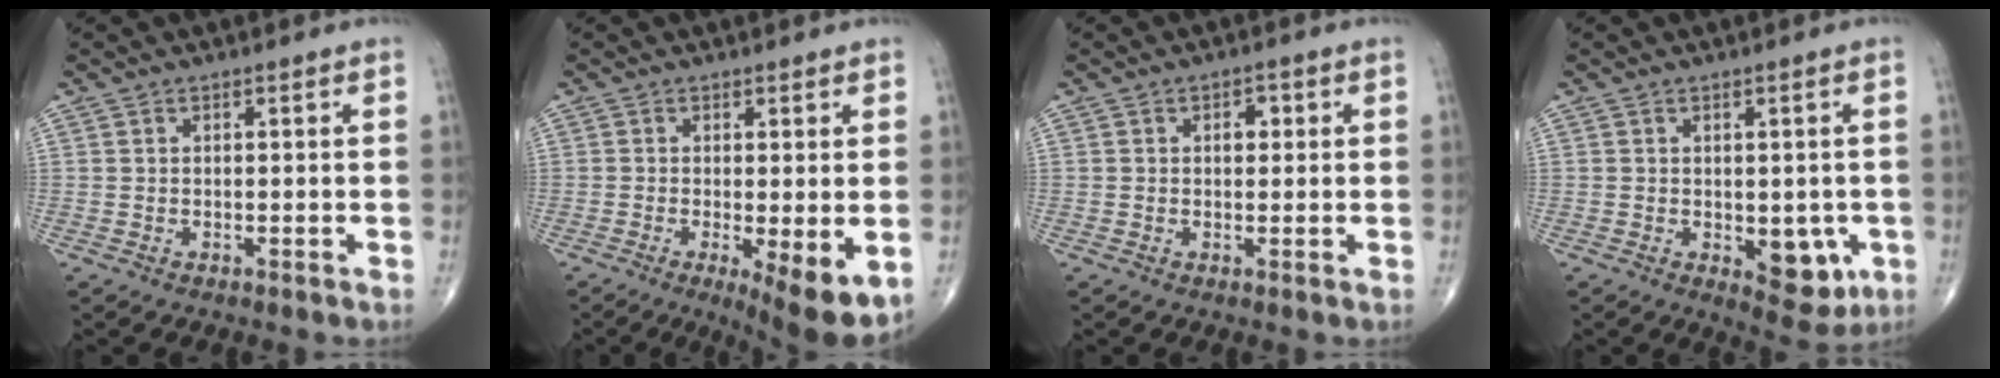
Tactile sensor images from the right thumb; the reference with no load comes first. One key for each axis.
{"total": 8.9, "fx": -2.4, "fy": 2.4, "fz": 8.3, "tx": -0.120, "ty": -0.025, "tz": -0.033}
{"total": 2.5, "fx": 0.5, "fy": 1.7, "fz": 1.7, "tx": -0.012, "ty": 0.003, "tz": 0.004}
{"total": 7.5, "fx": -1.9, "fy": 4.2, "fz": 6.0, "tx": -0.042, "ty": -0.008, "tz": -0.014}